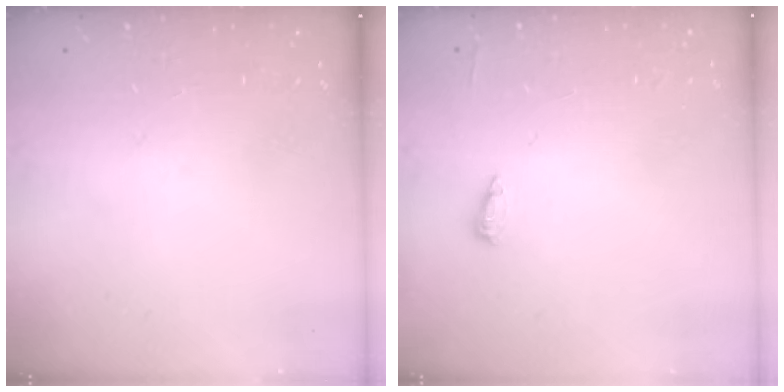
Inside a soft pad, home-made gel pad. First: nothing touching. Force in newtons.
{"total": 4.5, "press": 4.4, "slide": 1.0}